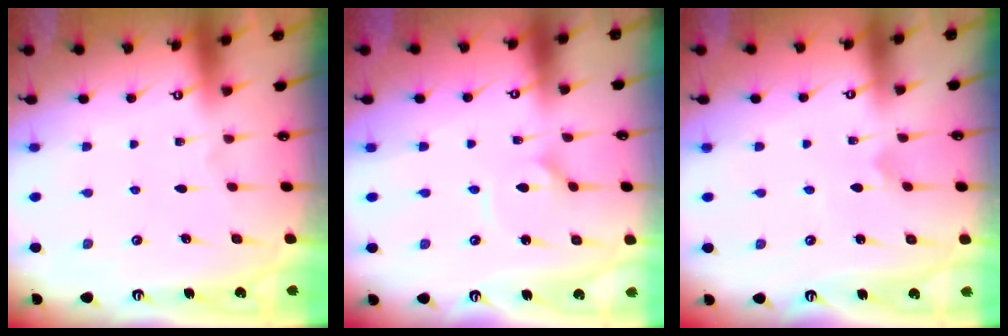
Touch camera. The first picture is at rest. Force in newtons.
{"total": 3.1, "press": 3.1, "slide": 0.2}
{"total": 0.7, "press": 0.7, "slide": 0.0}